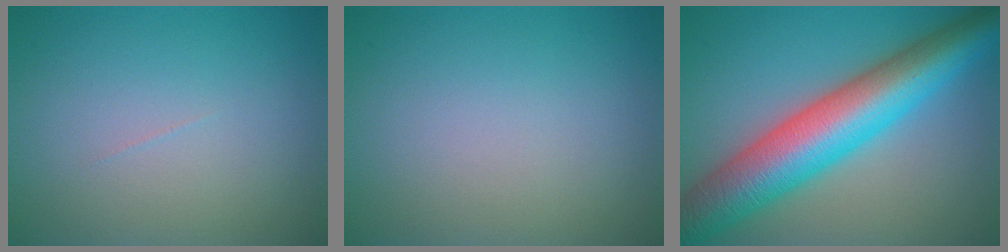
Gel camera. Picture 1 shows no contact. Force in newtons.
{"total": 0.0}
{"total": 11.6, "press": 11.6, "slide": 0.4}